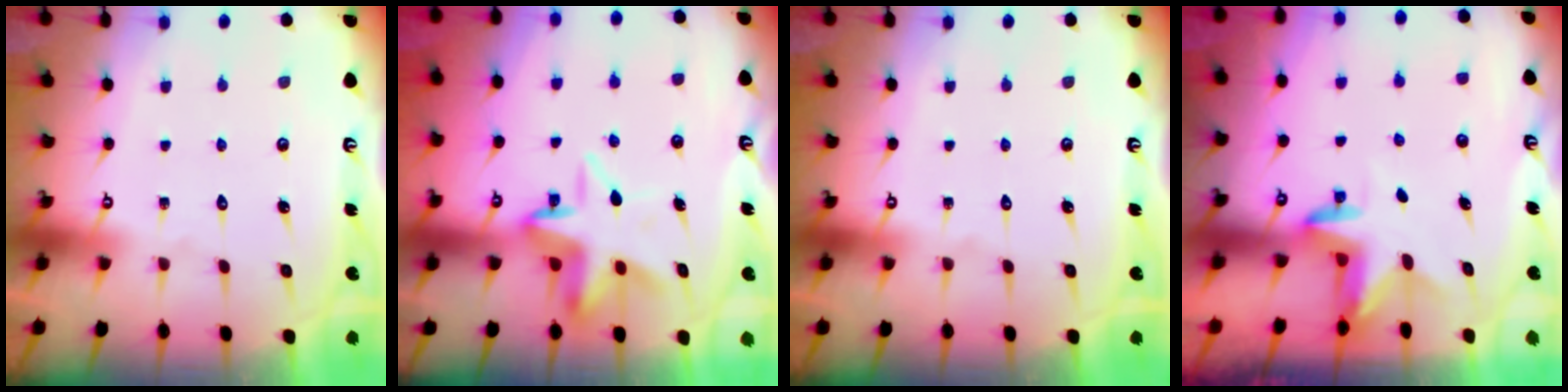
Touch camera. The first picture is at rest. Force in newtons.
{"total": 7.7, "press": 7.2, "slide": 2.8}
{"total": 0.0}
{"total": 3.4, "press": 3.3, "slide": 0.4}